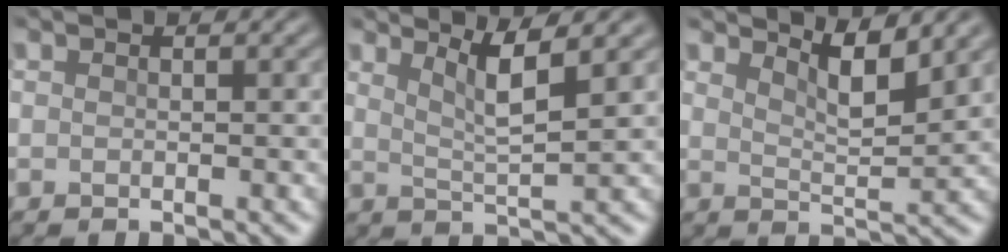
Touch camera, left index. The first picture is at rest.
{"total": 3.6, "force": [1.9, 0.5, 3.0], "torque": [-0.050, -0.005, 0.037]}
{"total": 3.5, "force": [2.6, 0.8, 2.3], "torque": [-0.041, -0.006, 0.043]}